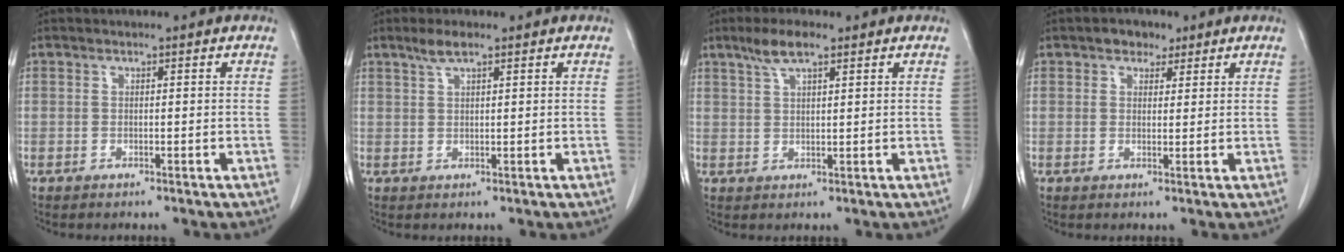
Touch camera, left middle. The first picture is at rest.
{"total": 2.4, "force": [1.8, 0.4, 1.7], "torque": [-0.039, 0.005, 0.036]}
{"total": 4.5, "force": [3.0, 0.9, 3.2], "torque": [-0.069, 0.009, 0.060]}
{"total": 2.8, "force": [1.8, 1.9, 1.1], "torque": [-0.017, 0.007, 0.026]}